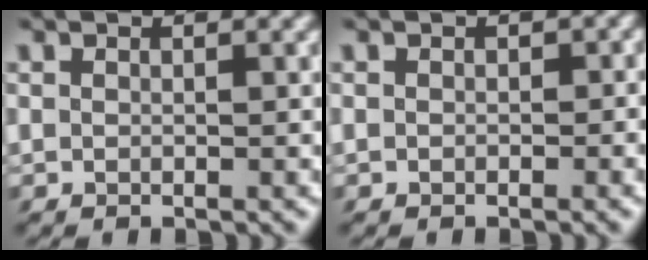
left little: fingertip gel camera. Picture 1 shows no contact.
{"total": 2.6, "force": [-0.3, 2.3, 1.3], "torque": [-0.029, 0.004, -0.007]}